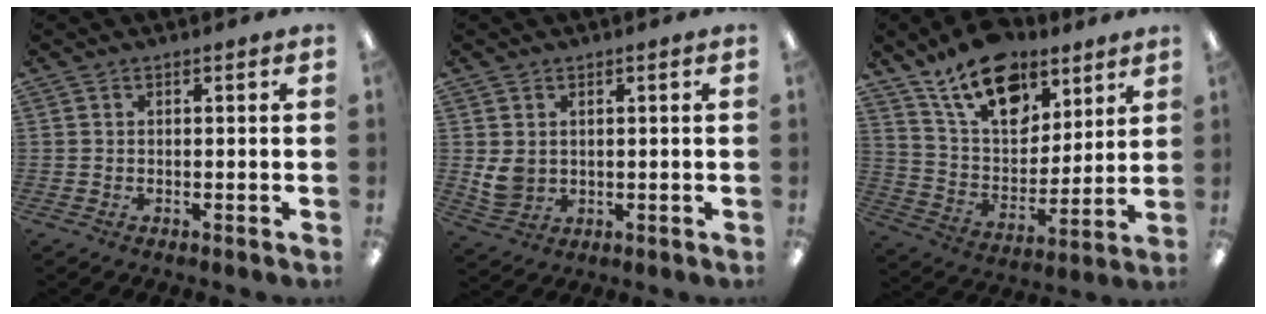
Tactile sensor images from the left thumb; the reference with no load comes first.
{"total": 4.9, "force": [1.2, 4.0, 2.5], "torque": [-0.047, 0.000, 0.026]}
{"total": 18.2, "force": [12.4, 9.7, 9.1], "torque": [-0.151, -0.068, 0.221]}